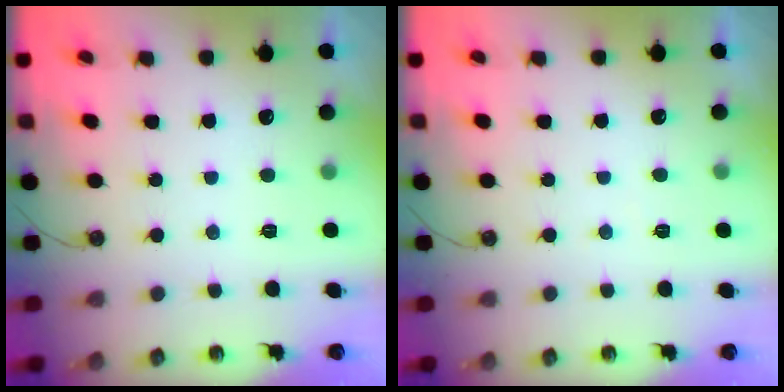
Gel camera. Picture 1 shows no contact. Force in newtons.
{"total": 2.7, "press": 2.7, "slide": 0.5}